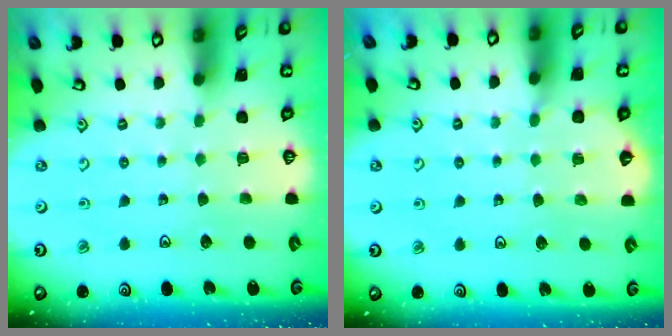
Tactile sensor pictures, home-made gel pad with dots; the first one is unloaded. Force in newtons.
{"total": 2.9, "press": 2.9, "slide": 0.3}